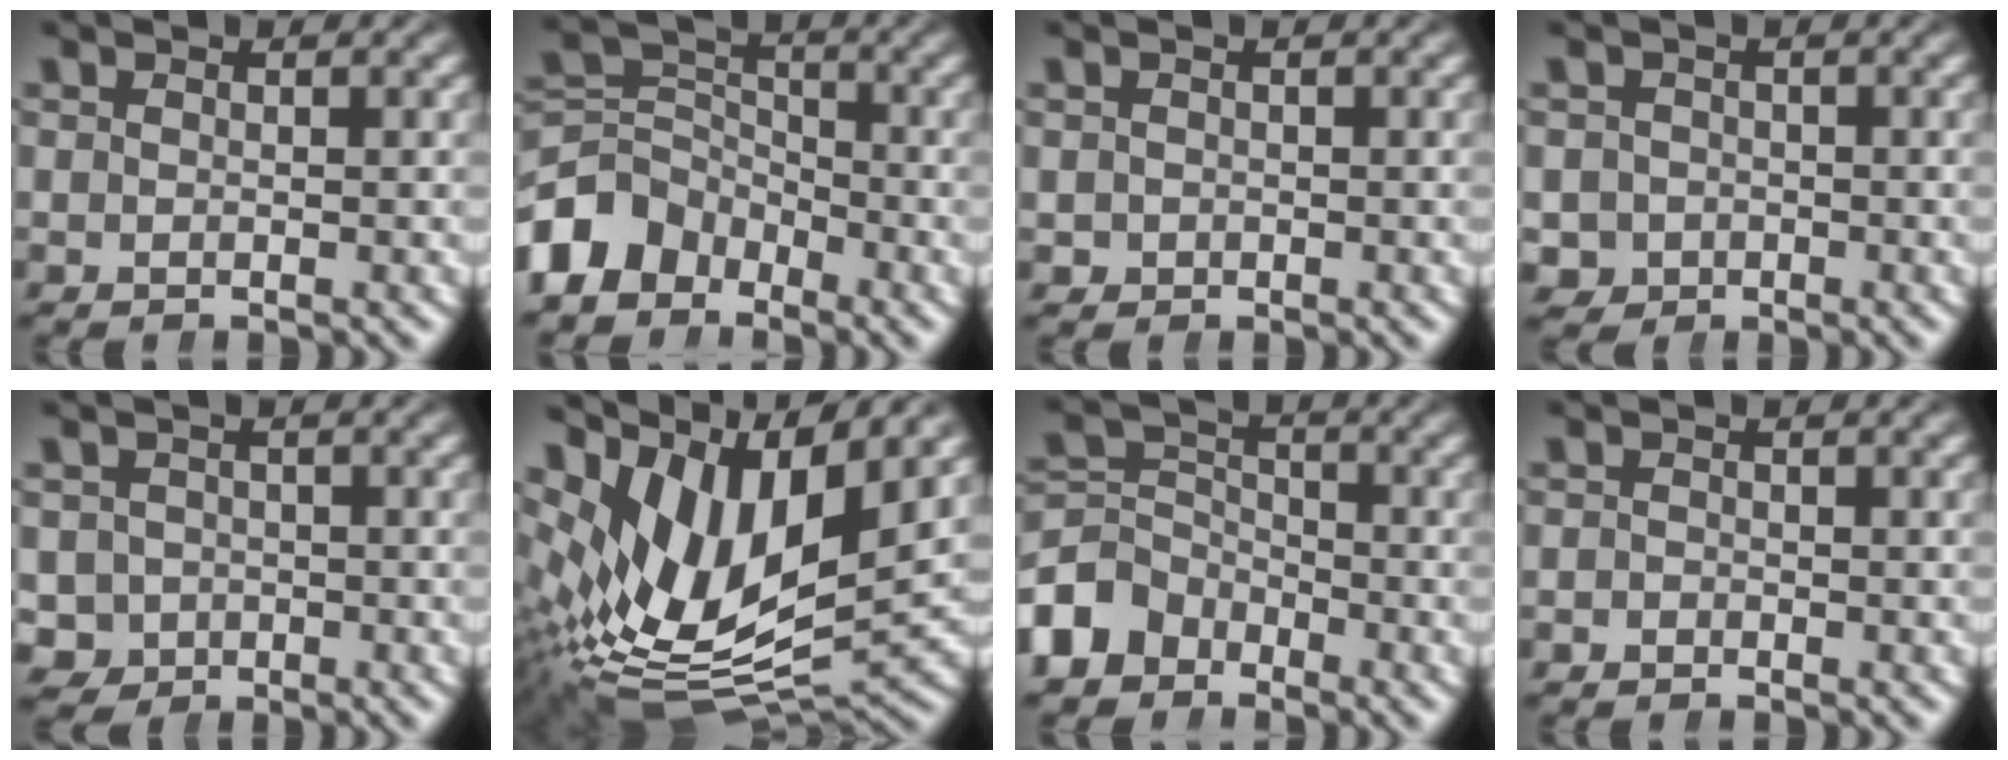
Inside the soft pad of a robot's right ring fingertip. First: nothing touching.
{"total": 8.0, "force": [-2.4, 6.9, 3.2], "torque": [-0.077, -0.030, -0.041]}
{"total": 1.7, "force": [-0.5, 1.6, 0.2], "torque": [-0.010, -0.016, 0.001]}
{"total": 5.3, "force": [-2.5, 4.6, 1.1], "torque": [-0.027, -0.033, -0.030]}
{"total": 7.1, "force": [-2.7, 6.3, 1.9], "torque": [-0.047, -0.040, -0.032]}
{"total": 14.8, "force": [1.1, 10.1, 10.8], "torque": [-0.228, -0.041, 0.032]}
{"total": 5.8, "force": [-2.4, 5.0, 1.9], "torque": [-0.047, -0.026, -0.034]}
{"total": 1.0, "force": [-0.9, 0.3, -0.3], "torque": [0.012, -0.005, -0.013]}